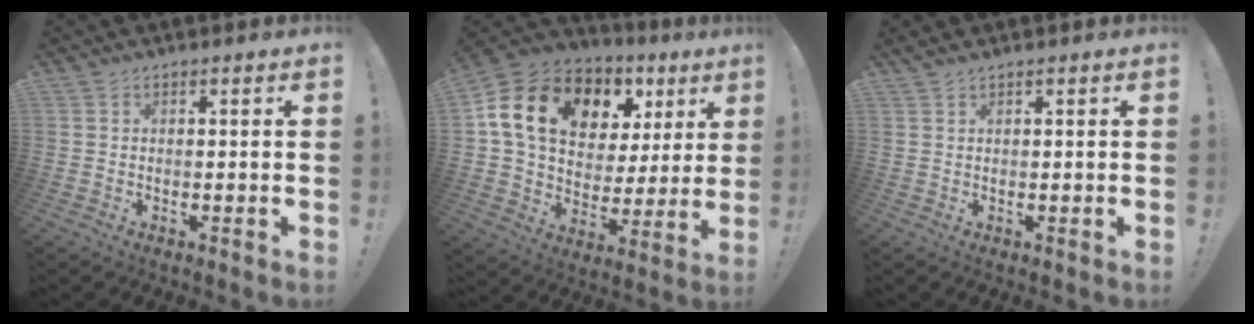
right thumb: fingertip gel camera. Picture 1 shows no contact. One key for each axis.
{"total": 18.8, "fx": 9.0, "fy": 12.0, "fz": 11.3, "tx": -0.192, "ty": -0.033, "tz": 0.172}
{"total": 1.0, "fx": 0.9, "fy": -0.1, "fz": 0.3, "tx": -0.009, "ty": 0.001, "tz": 0.018}